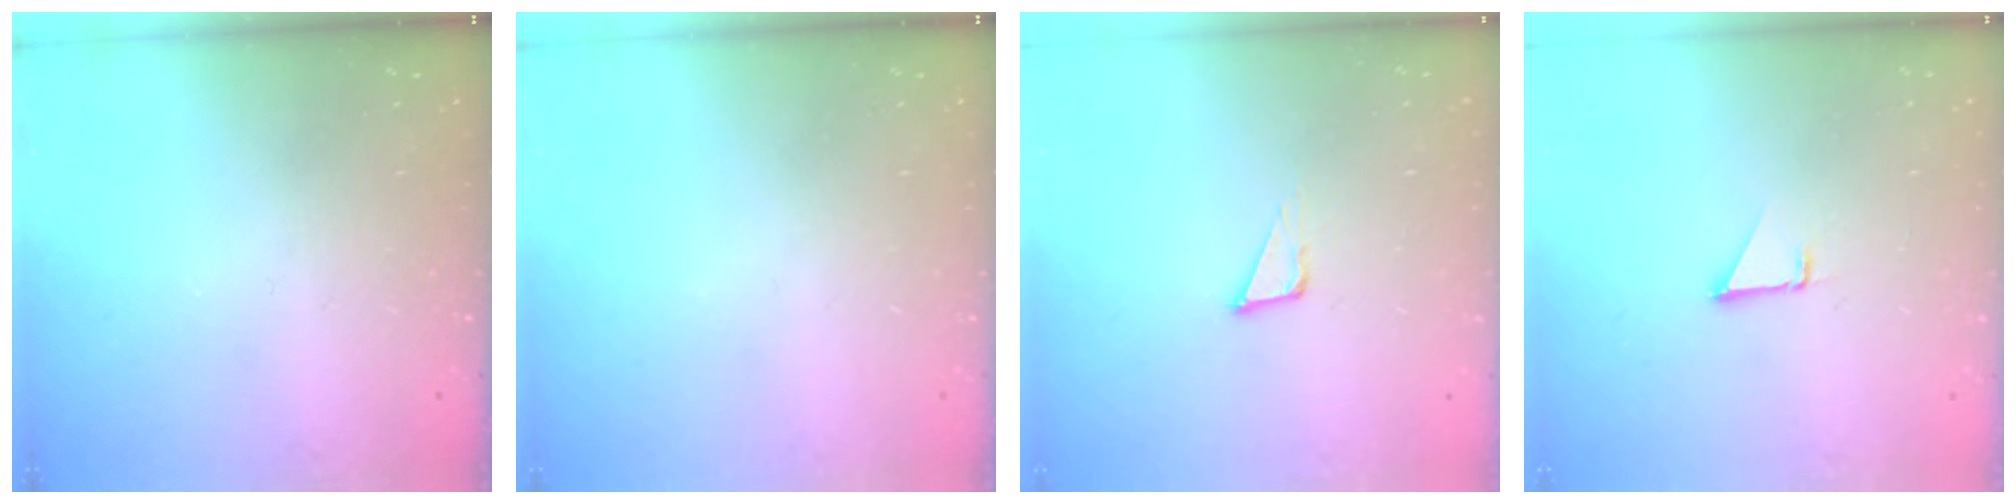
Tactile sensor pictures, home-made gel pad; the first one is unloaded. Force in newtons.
{"total": 0.0}
{"total": 3.8, "press": 3.7, "slide": 0.9}
{"total": 1.4, "press": 1.3, "slide": 0.1}